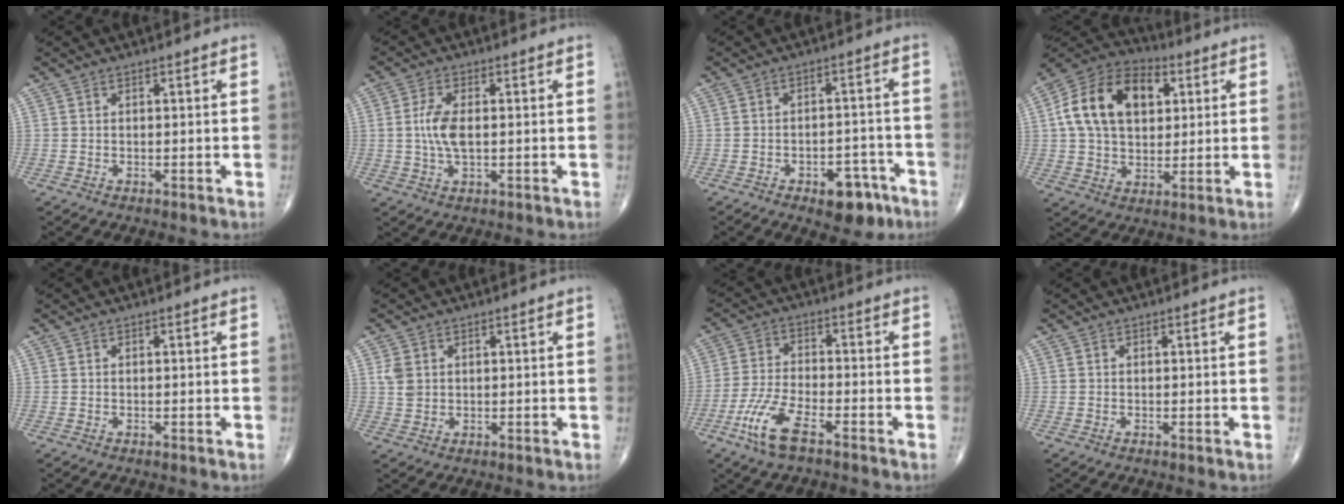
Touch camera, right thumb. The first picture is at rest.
{"total": 5.8, "force": [0.2, 2.7, 5.2], "torque": [-0.113, 0.001, 0.001]}
{"total": 8.7, "force": [-5.1, 4.3, 5.5], "torque": [-0.051, 0.038, -0.067]}
{"total": 18.0, "force": [4.2, 12.0, 12.7], "torque": [-0.203, 0.010, 0.067]}
{"total": 0.0}
{"total": 3.2, "force": [0.8, 2.6, 1.7], "torque": [-0.027, -0.001, 0.022]}
{"total": 8.9, "force": [-5.2, 2.8, 6.6], "torque": [-0.149, 0.016, -0.102]}
{"total": 0.0}